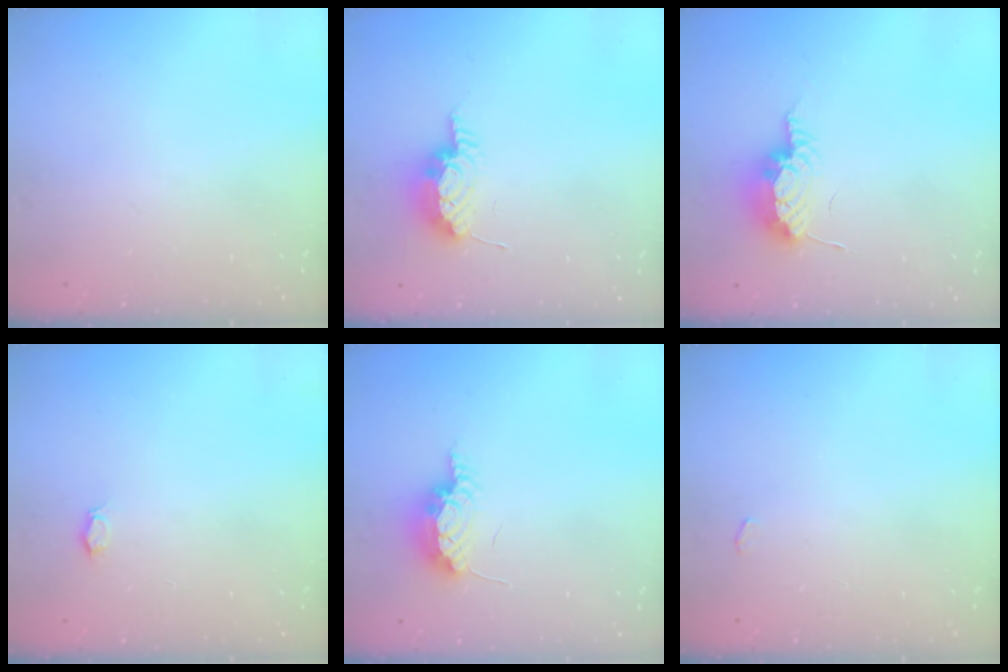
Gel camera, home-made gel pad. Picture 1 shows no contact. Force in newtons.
{"total": 15.8, "press": 10.9, "slide": 11.4}
{"total": 8.3, "press": 8.1, "slide": 1.8}
{"total": 2.7, "press": 2.7, "slide": 0.3}
{"total": 9.6, "press": 8.1, "slide": 5.2}
{"total": 8.6, "press": 2.9, "slide": 8.1}